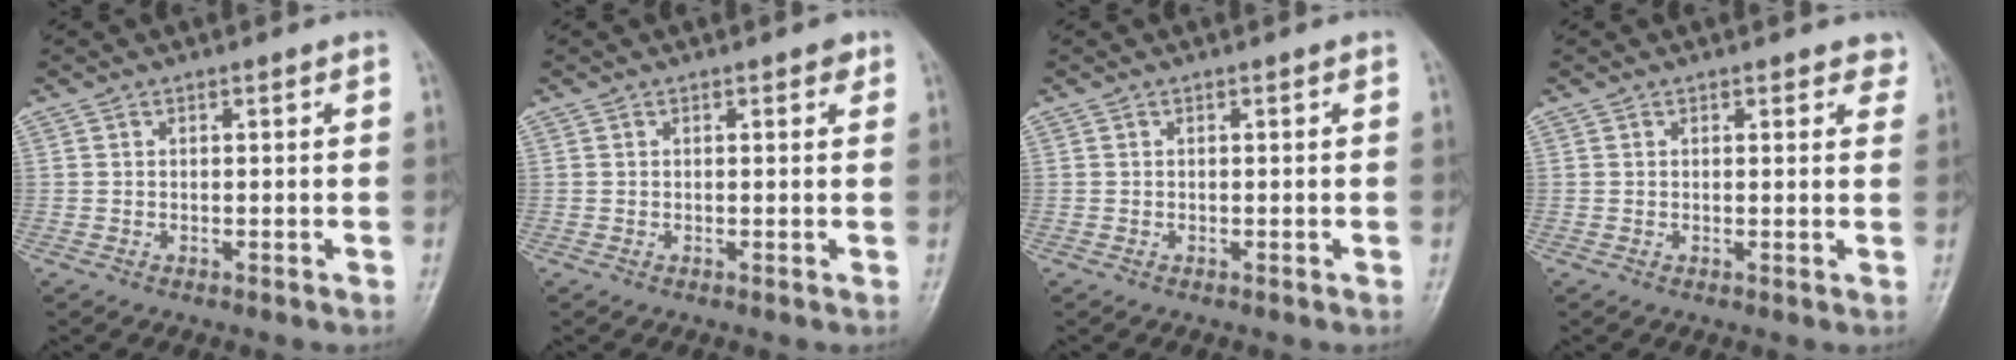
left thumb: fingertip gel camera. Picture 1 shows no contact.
{"total": 1.2, "force": [0.7, 0.6, 0.8], "torque": [-0.001, -0.001, 0.004]}
{"total": 0.0}
{"total": 2.6, "force": [2.0, 1.3, 1.1], "torque": [0.016, -0.005, 0.016]}